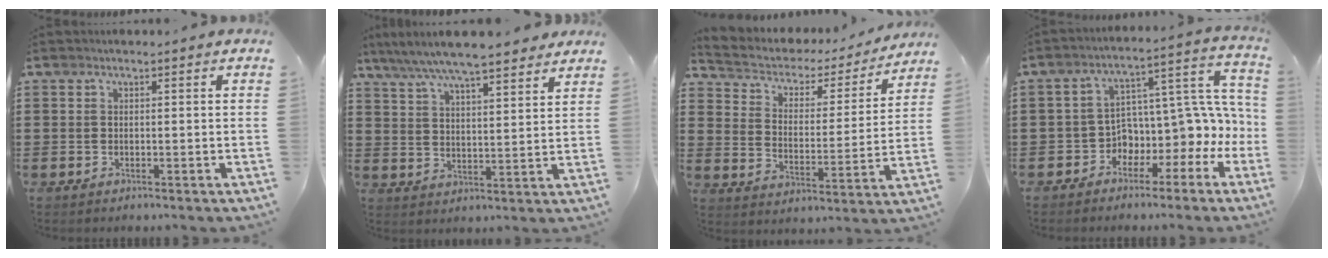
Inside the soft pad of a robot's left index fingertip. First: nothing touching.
{"total": 6.9, "force": [6.2, 0.3, 2.9], "torque": [-0.079, -0.028, 0.109]}
{"total": 2.9, "force": [2.2, 1.8, 0.7], "torque": [-0.035, -0.017, 0.026]}
{"total": 5.0, "force": [0.0, 3.7, 3.3], "torque": [-0.086, -0.038, -0.004]}